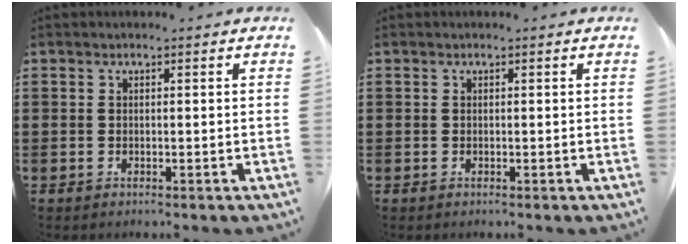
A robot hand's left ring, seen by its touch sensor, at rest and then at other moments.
{"total": 0.0}